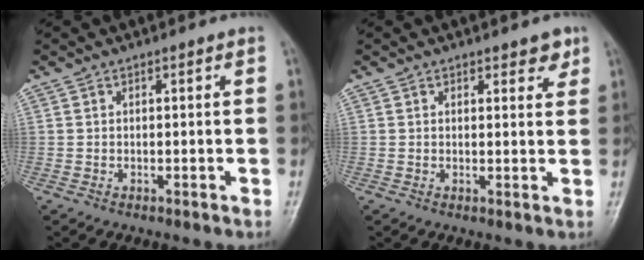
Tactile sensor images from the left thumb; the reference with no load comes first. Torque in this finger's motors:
{"motor_torque": [-0.01, 0.05, -0.10, -0.06, 0.03]}